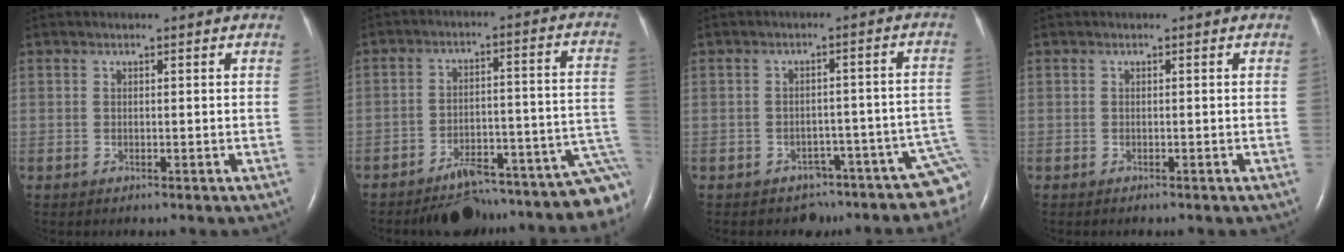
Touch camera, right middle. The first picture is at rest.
{"total": 19.9, "force": [-17.6, 3.3, 8.8], "torque": [-0.025, 0.051, -0.227]}
{"total": 9.2, "force": [-7.1, 5.1, 3.0], "torque": [-0.009, 0.062, -0.073]}
{"total": 1.0, "force": [-0.9, 0.3, 0.5], "torque": [-0.010, -0.002, -0.007]}